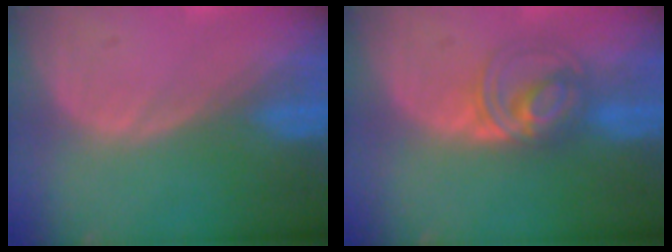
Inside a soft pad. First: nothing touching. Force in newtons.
{"total": 5.5, "press": 5.5, "slide": 0.6}